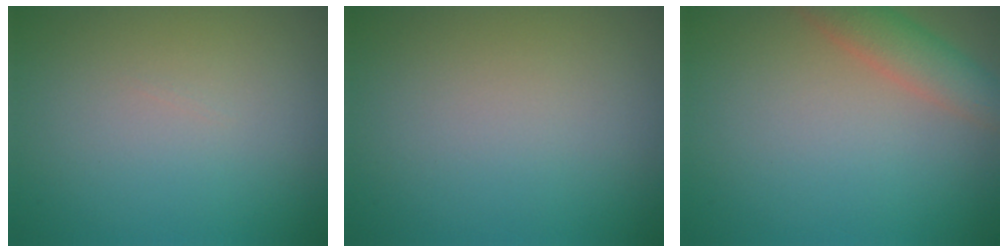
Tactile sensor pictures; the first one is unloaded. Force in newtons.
{"total": 0.0}
{"total": 3.8, "press": 3.8, "slide": 0.3}